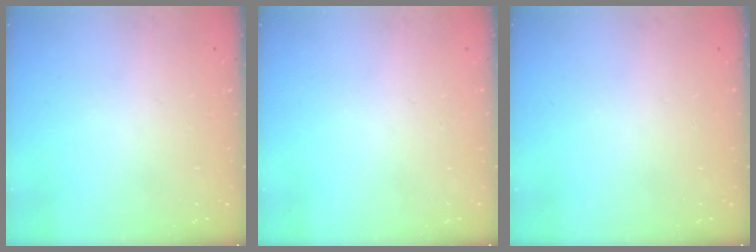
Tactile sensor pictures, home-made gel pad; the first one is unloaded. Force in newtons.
{"total": 0.0}
{"total": 0.0}